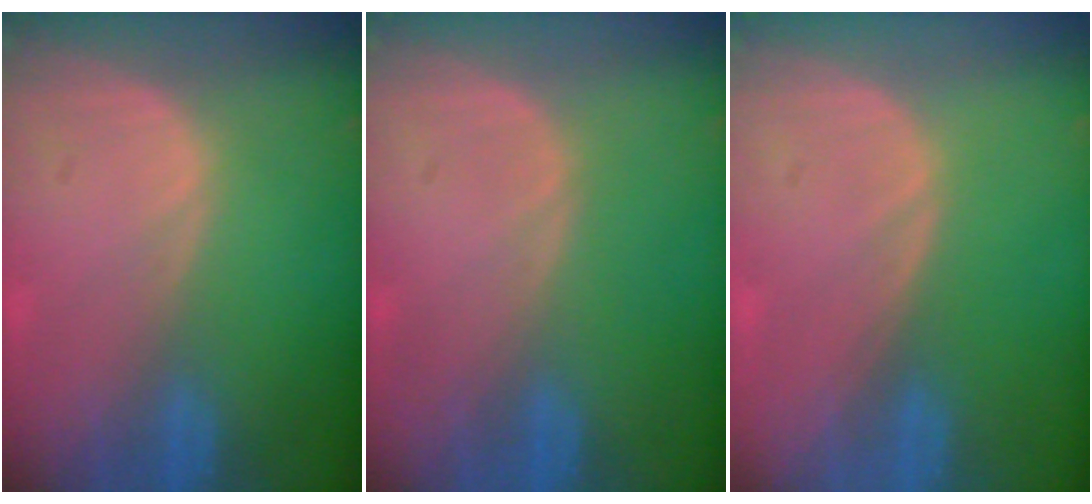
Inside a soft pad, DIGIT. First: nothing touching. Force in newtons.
{"total": 0.0}
{"total": 0.0}